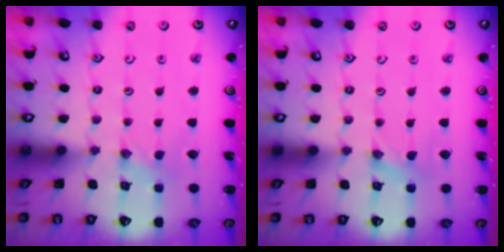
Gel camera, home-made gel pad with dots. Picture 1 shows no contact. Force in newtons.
{"total": 0.9, "press": 0.9, "slide": 0.1}